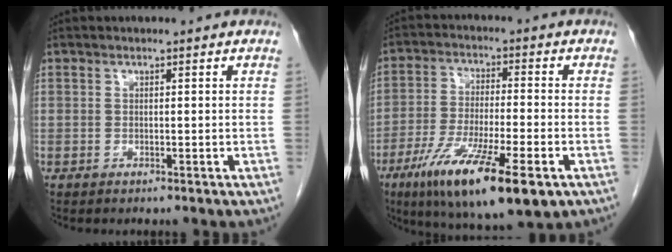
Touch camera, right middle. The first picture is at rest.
{"total": 16.6, "force": [-8.8, 2.6, 13.8], "torque": [-0.235, -0.036, -0.143]}